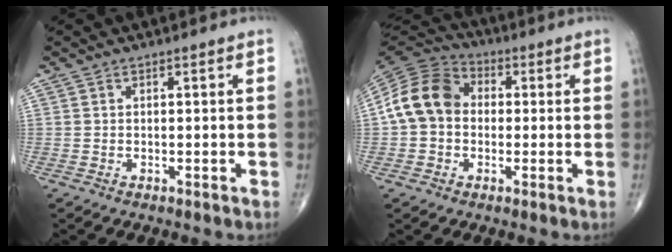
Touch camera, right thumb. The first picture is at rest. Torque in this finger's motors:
{"motor_torque": [0.61, 0.86, 0.07, -0.07, 0.19]}